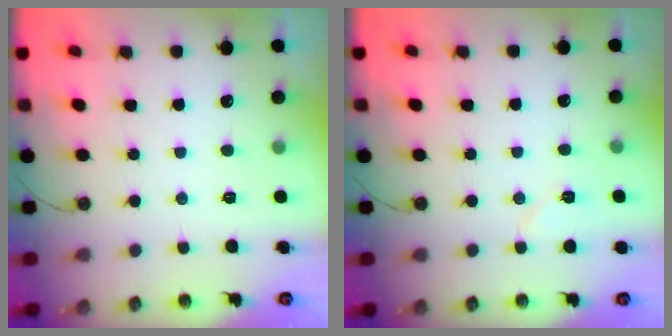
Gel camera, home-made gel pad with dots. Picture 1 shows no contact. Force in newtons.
{"total": 6.0, "press": 5.7, "slide": 1.8}